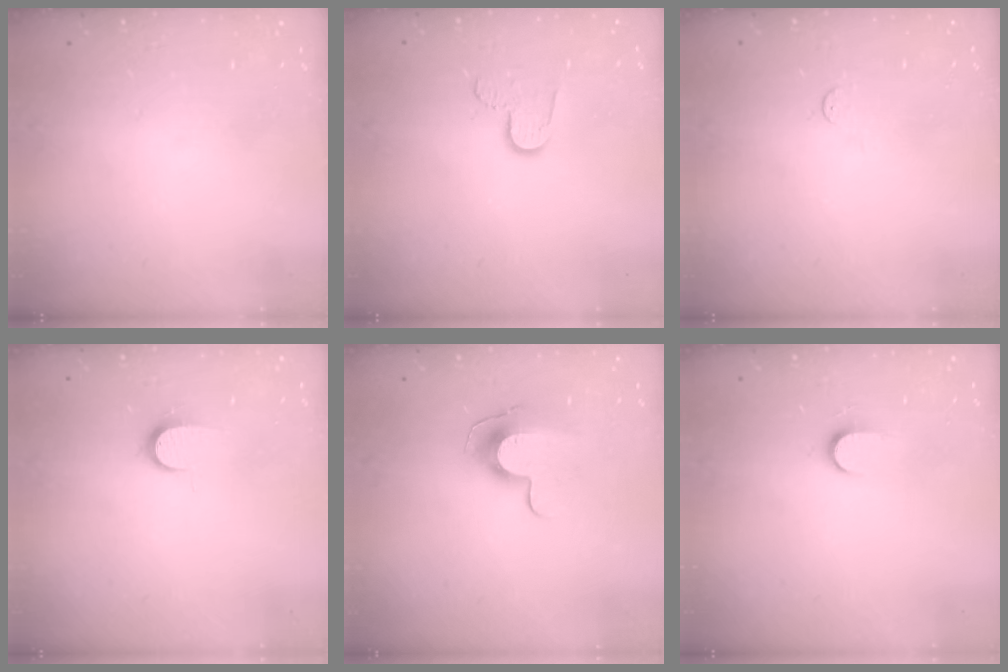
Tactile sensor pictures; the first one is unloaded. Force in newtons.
{"total": 6.7, "press": 6.6, "slide": 0.4}
{"total": 2.9, "press": 2.9, "slide": 0.4}
{"total": 6.0, "press": 6.0, "slide": 0.6}
{"total": 9.7, "press": 9.7, "slide": 1.0}
{"total": 5.2, "press": 5.2, "slide": 0.5}